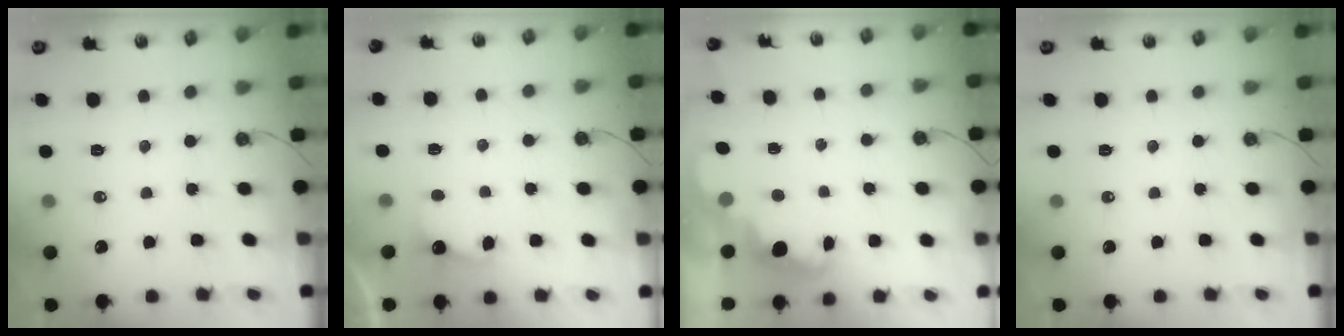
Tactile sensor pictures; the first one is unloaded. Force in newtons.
{"total": 3.2, "press": 3.1, "slide": 1.0}
{"total": 2.3, "press": 2.3, "slide": 0.6}
{"total": 0.0}